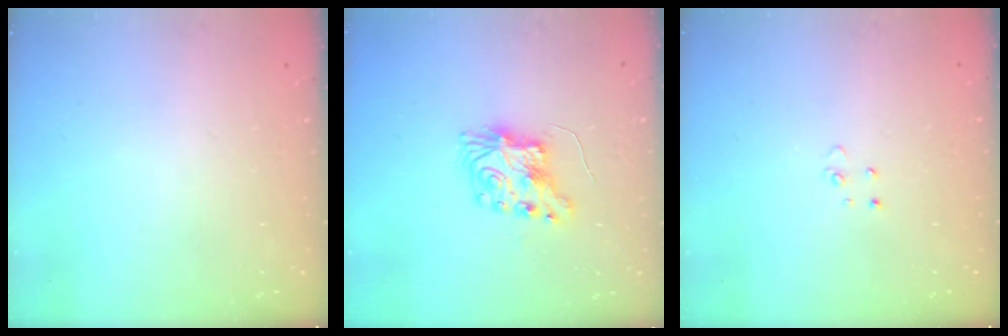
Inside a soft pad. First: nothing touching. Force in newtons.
{"total": 8.4, "press": 8.4, "slide": 0.2}
{"total": 2.6, "press": 2.6, "slide": 0.2}